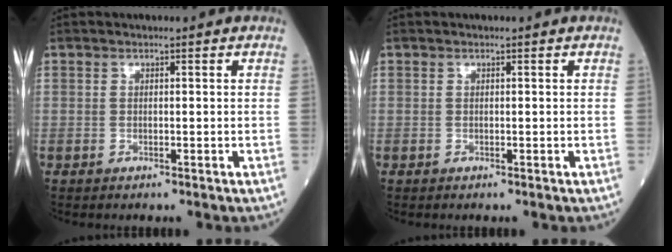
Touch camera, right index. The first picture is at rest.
{"total": 0.0}